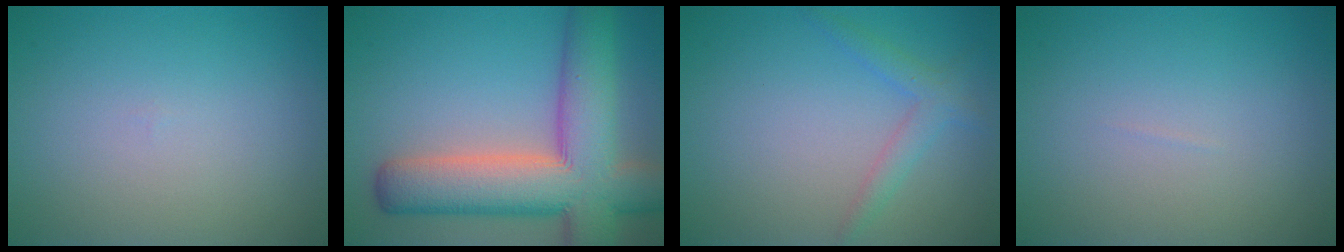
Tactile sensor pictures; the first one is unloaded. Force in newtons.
{"total": 11.7, "press": 11.7, "slide": 0.7}
{"total": 2.0, "press": 2.0, "slide": 0.1}
{"total": 0.0}